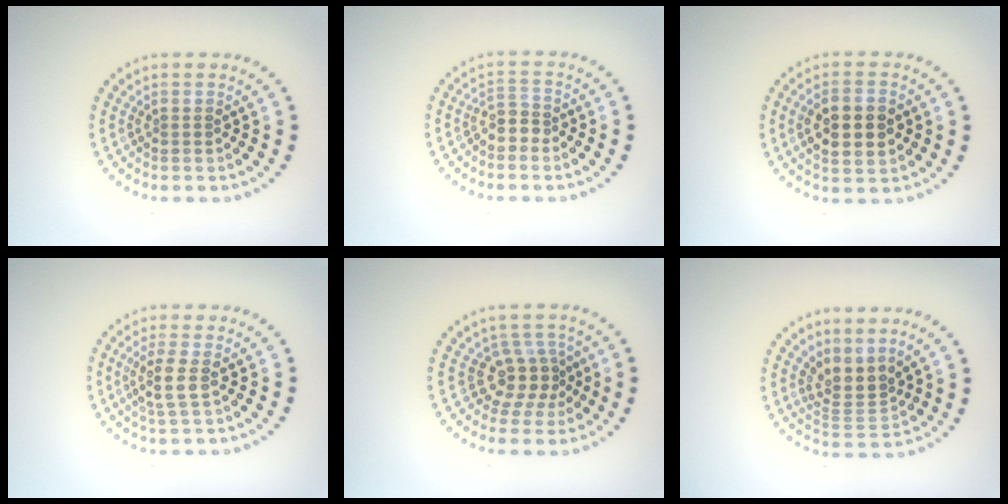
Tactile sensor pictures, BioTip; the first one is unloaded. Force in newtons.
{"total": 1.9, "press": 1.6, "slide": 1.0}
{"total": 4.9, "press": 4.9, "slide": 0.2}
{"total": 2.4, "press": 2.0, "slide": 1.3}
{"total": 3.2, "press": 2.4, "slide": 2.1}
{"total": 3.0, "press": 2.1, "slide": 2.1}